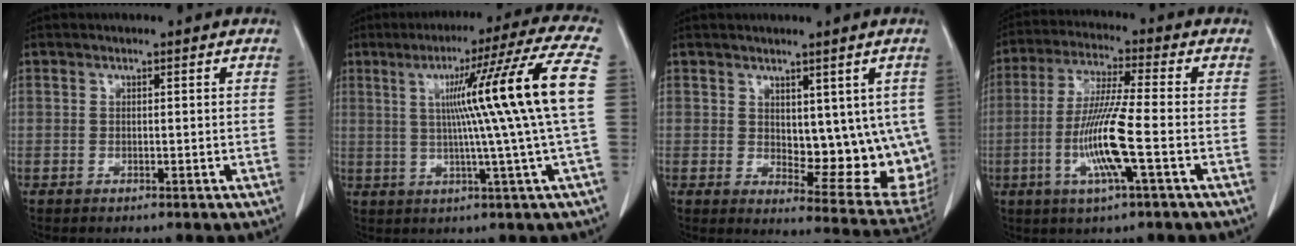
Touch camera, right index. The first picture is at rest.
{"total": 15.8, "force": [1.8, -2.8, 15.5], "torque": [-0.209, 0.017, 0.021]}
{"total": 13.0, "force": [1.3, 6.3, 11.3], "torque": [-0.130, -0.014, 0.032]}
{"total": 10.9, "force": [-2.9, -0.1, 10.5], "torque": [-0.211, -0.011, -0.061]}